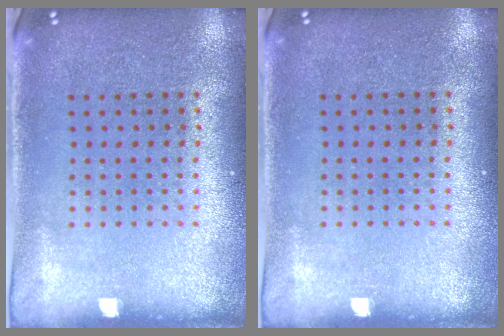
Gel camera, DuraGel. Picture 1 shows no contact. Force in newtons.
{"total": 0.0}